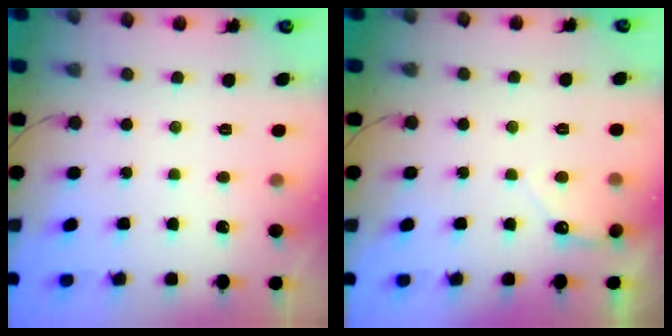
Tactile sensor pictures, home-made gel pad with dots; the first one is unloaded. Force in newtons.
{"total": 3.7, "press": 3.7, "slide": 0.3}